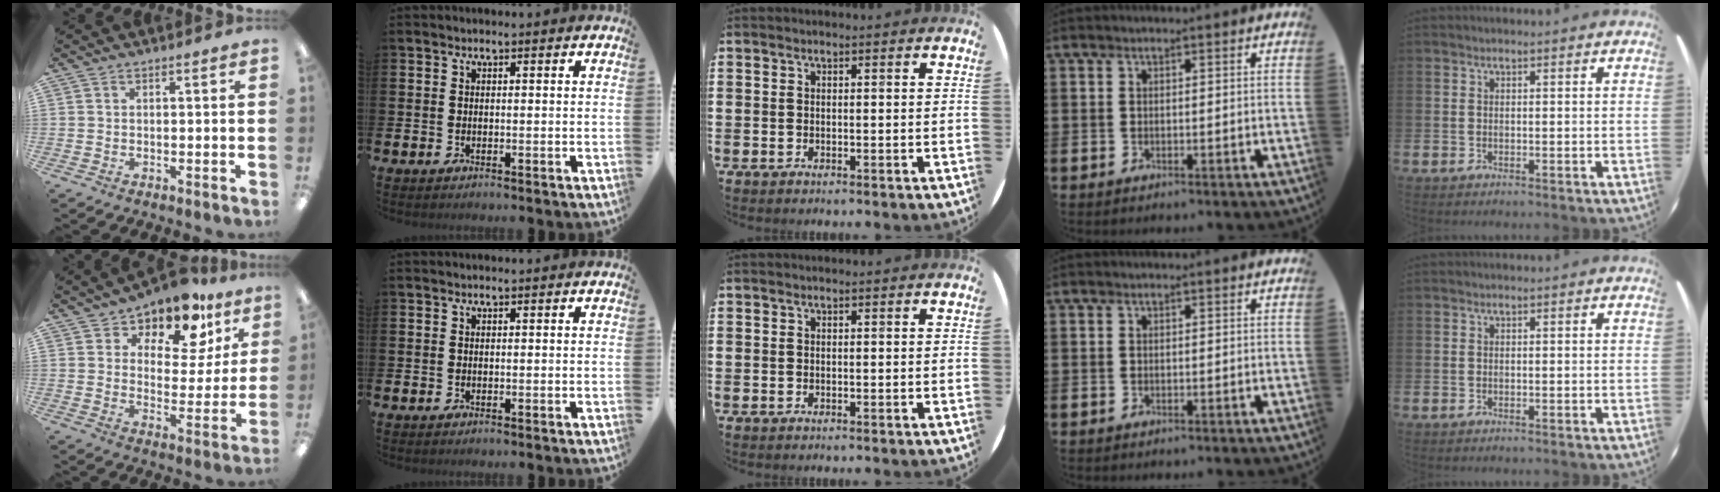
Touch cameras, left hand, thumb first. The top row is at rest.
{"thumb": {"total": 12.5, "force": [10.5, 4.9, 4.8], "torque": [-0.092, -0.073, 0.185]}}